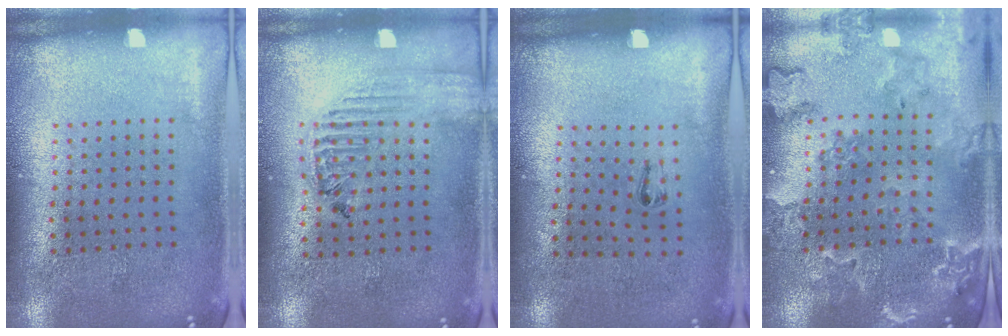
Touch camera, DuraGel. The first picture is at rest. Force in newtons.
{"total": 1.6, "press": 1.6, "slide": 0.4}
{"total": 0.5, "press": 0.3, "slide": 0.5}
{"total": 1.8, "press": 1.8, "slide": 0.2}